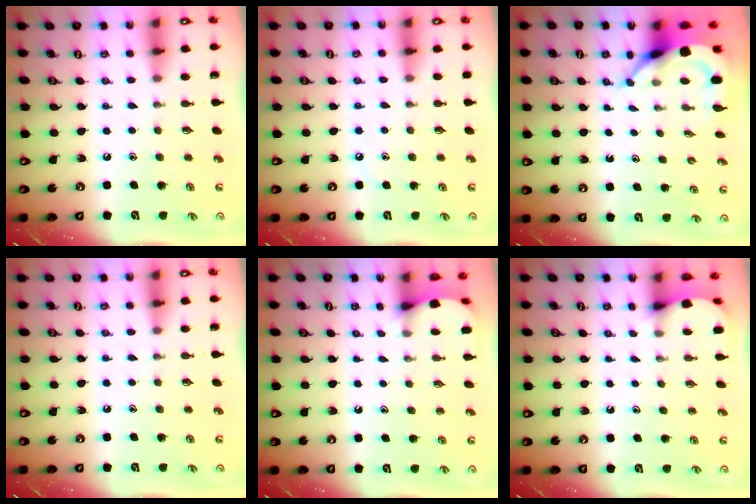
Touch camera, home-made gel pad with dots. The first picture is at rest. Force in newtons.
{"total": 3.8, "press": 3.7, "slide": 0.5}
{"total": 4.6, "press": 4.6, "slide": 0.5}
{"total": 0.0}
{"total": 2.4, "press": 2.4, "slide": 0.3}
{"total": 2.4, "press": 2.4, "slide": 0.3}